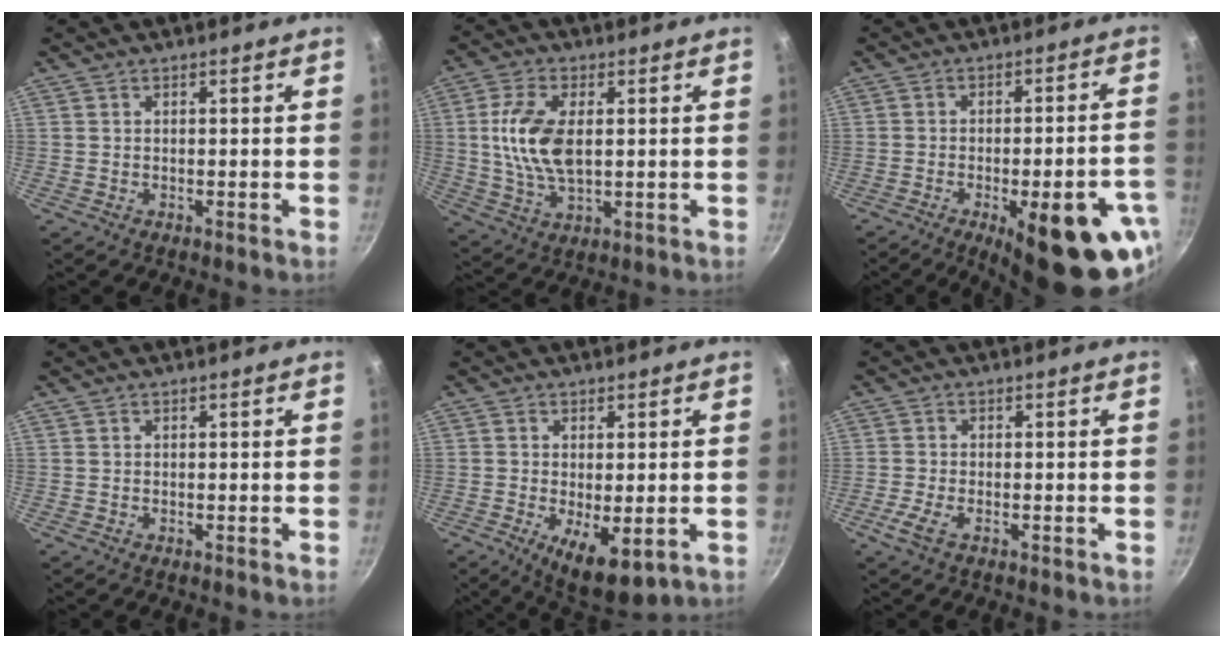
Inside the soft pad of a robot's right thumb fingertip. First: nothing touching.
{"total": 11.3, "force": [1.4, 6.0, 9.5], "torque": [-0.184, 0.000, 0.027]}
{"total": 21.3, "force": [-9.8, 7.1, 17.5], "torque": [-0.169, 0.027, -0.121]}
{"total": 0.0}
{"total": 8.3, "force": [-1.8, 3.3, 7.4], "torque": [-0.107, -0.012, -0.013]}
{"total": 3.2, "force": [-1.6, 1.2, 2.5], "torque": [-0.062, -0.001, -0.035]}